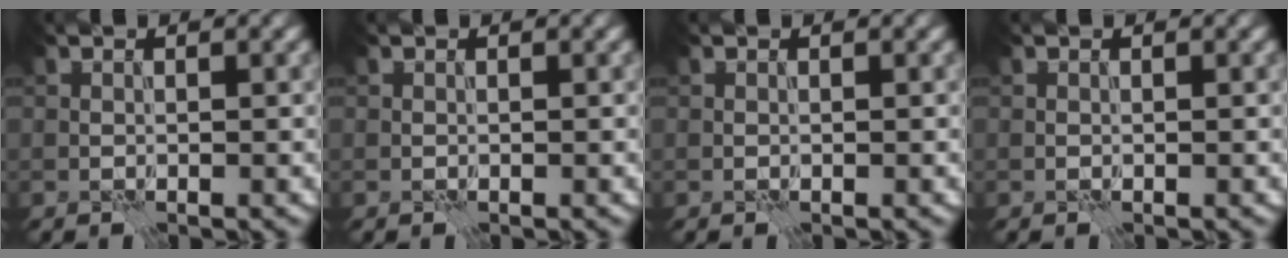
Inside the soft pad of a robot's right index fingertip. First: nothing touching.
{"total": 0.0}
{"total": 0.0}
{"total": 0.0}